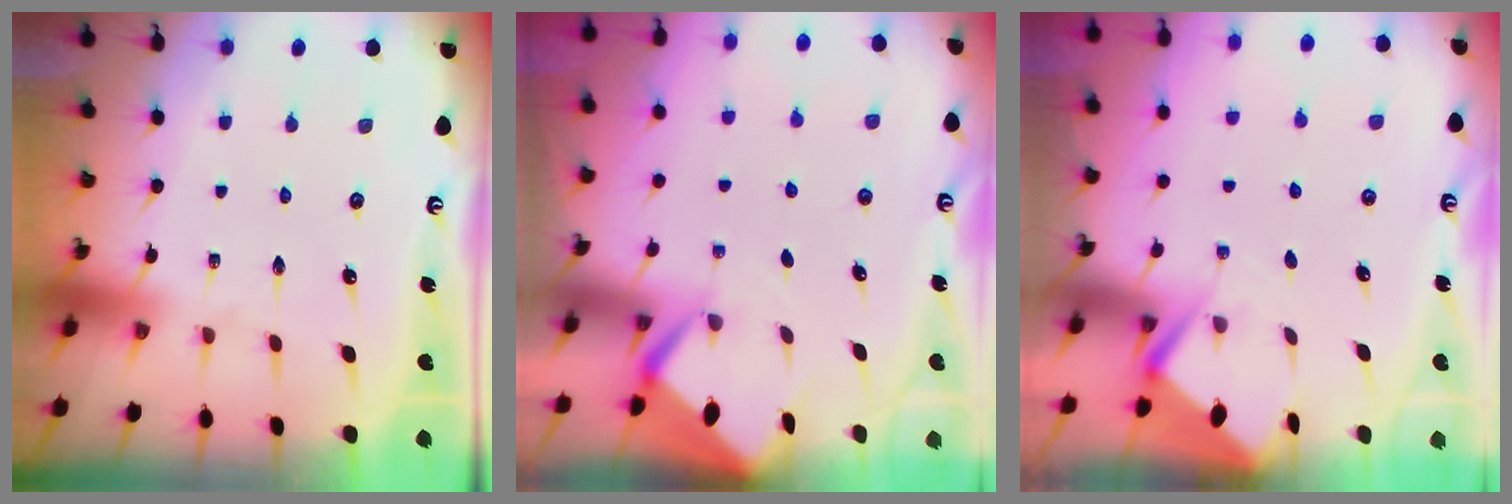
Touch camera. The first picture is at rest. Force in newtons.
{"total": 2.7, "press": 2.7, "slide": 0.2}
{"total": 3.0, "press": 2.9, "slide": 0.4}